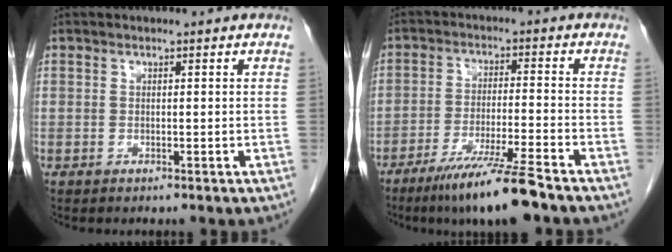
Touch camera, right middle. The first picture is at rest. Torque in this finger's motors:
{"motor_torque": [0.89, -0.73, 0.32, 0.09]}